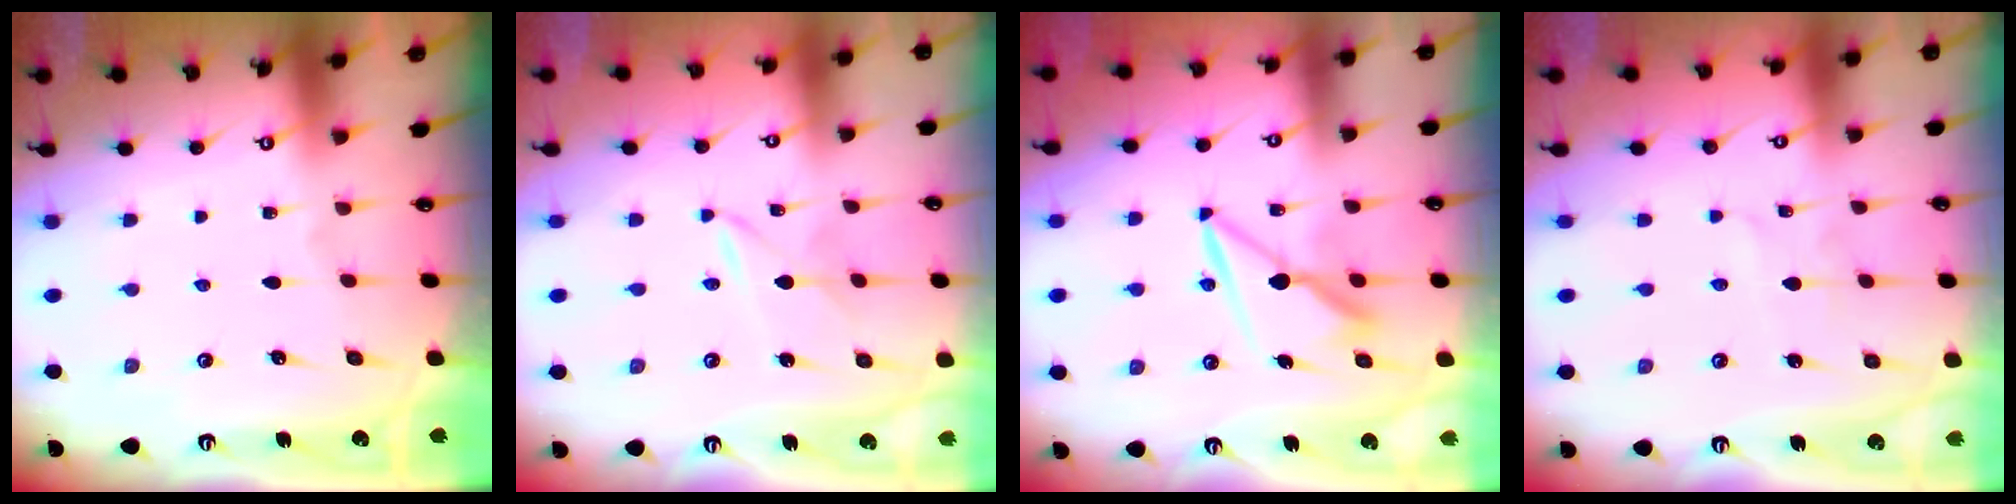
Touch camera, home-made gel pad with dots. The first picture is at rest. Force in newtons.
{"total": 2.0, "press": 2.0, "slide": 0.3}
{"total": 8.7, "press": 8.7, "slide": 0.5}
{"total": 1.9, "press": 1.9, "slide": 0.2}